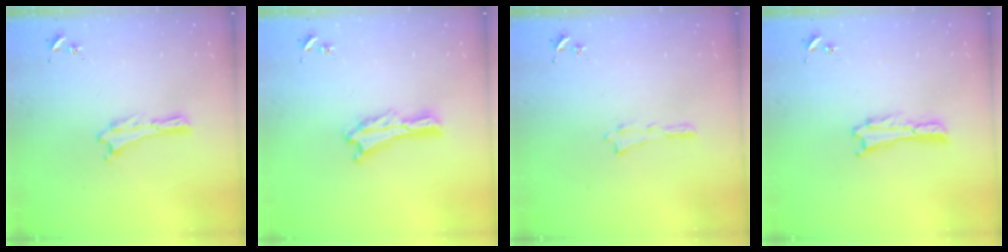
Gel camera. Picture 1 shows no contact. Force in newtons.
{"total": 1.8, "press": 1.8, "slide": 0.2}
{"total": 0.0}
{"total": 0.0}